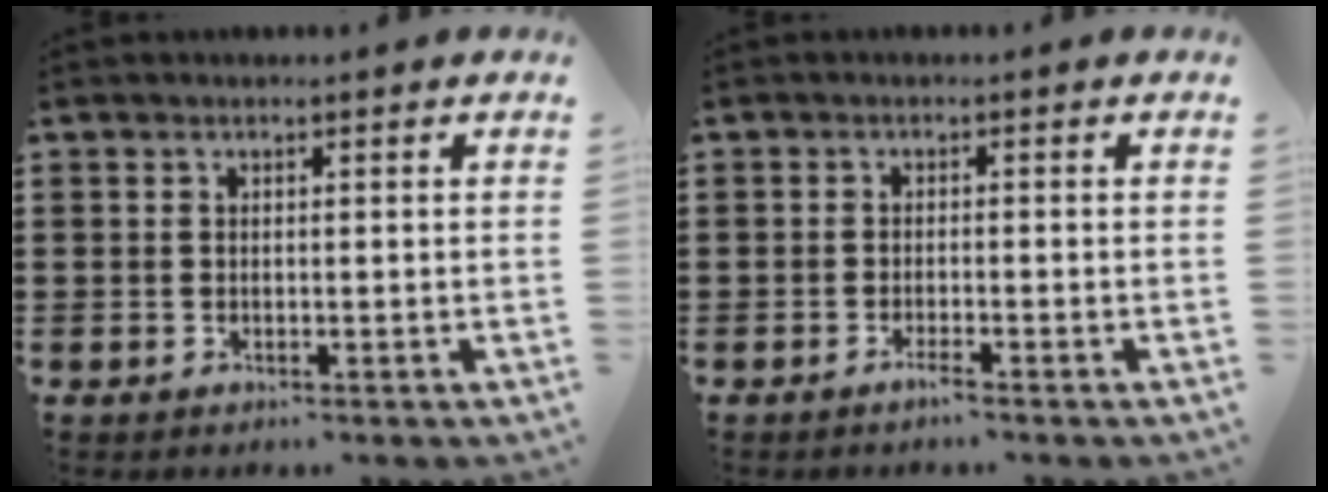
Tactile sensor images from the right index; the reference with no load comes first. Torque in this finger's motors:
{"motor_torque": [1.09, 1.05, -0.01, 0.01]}